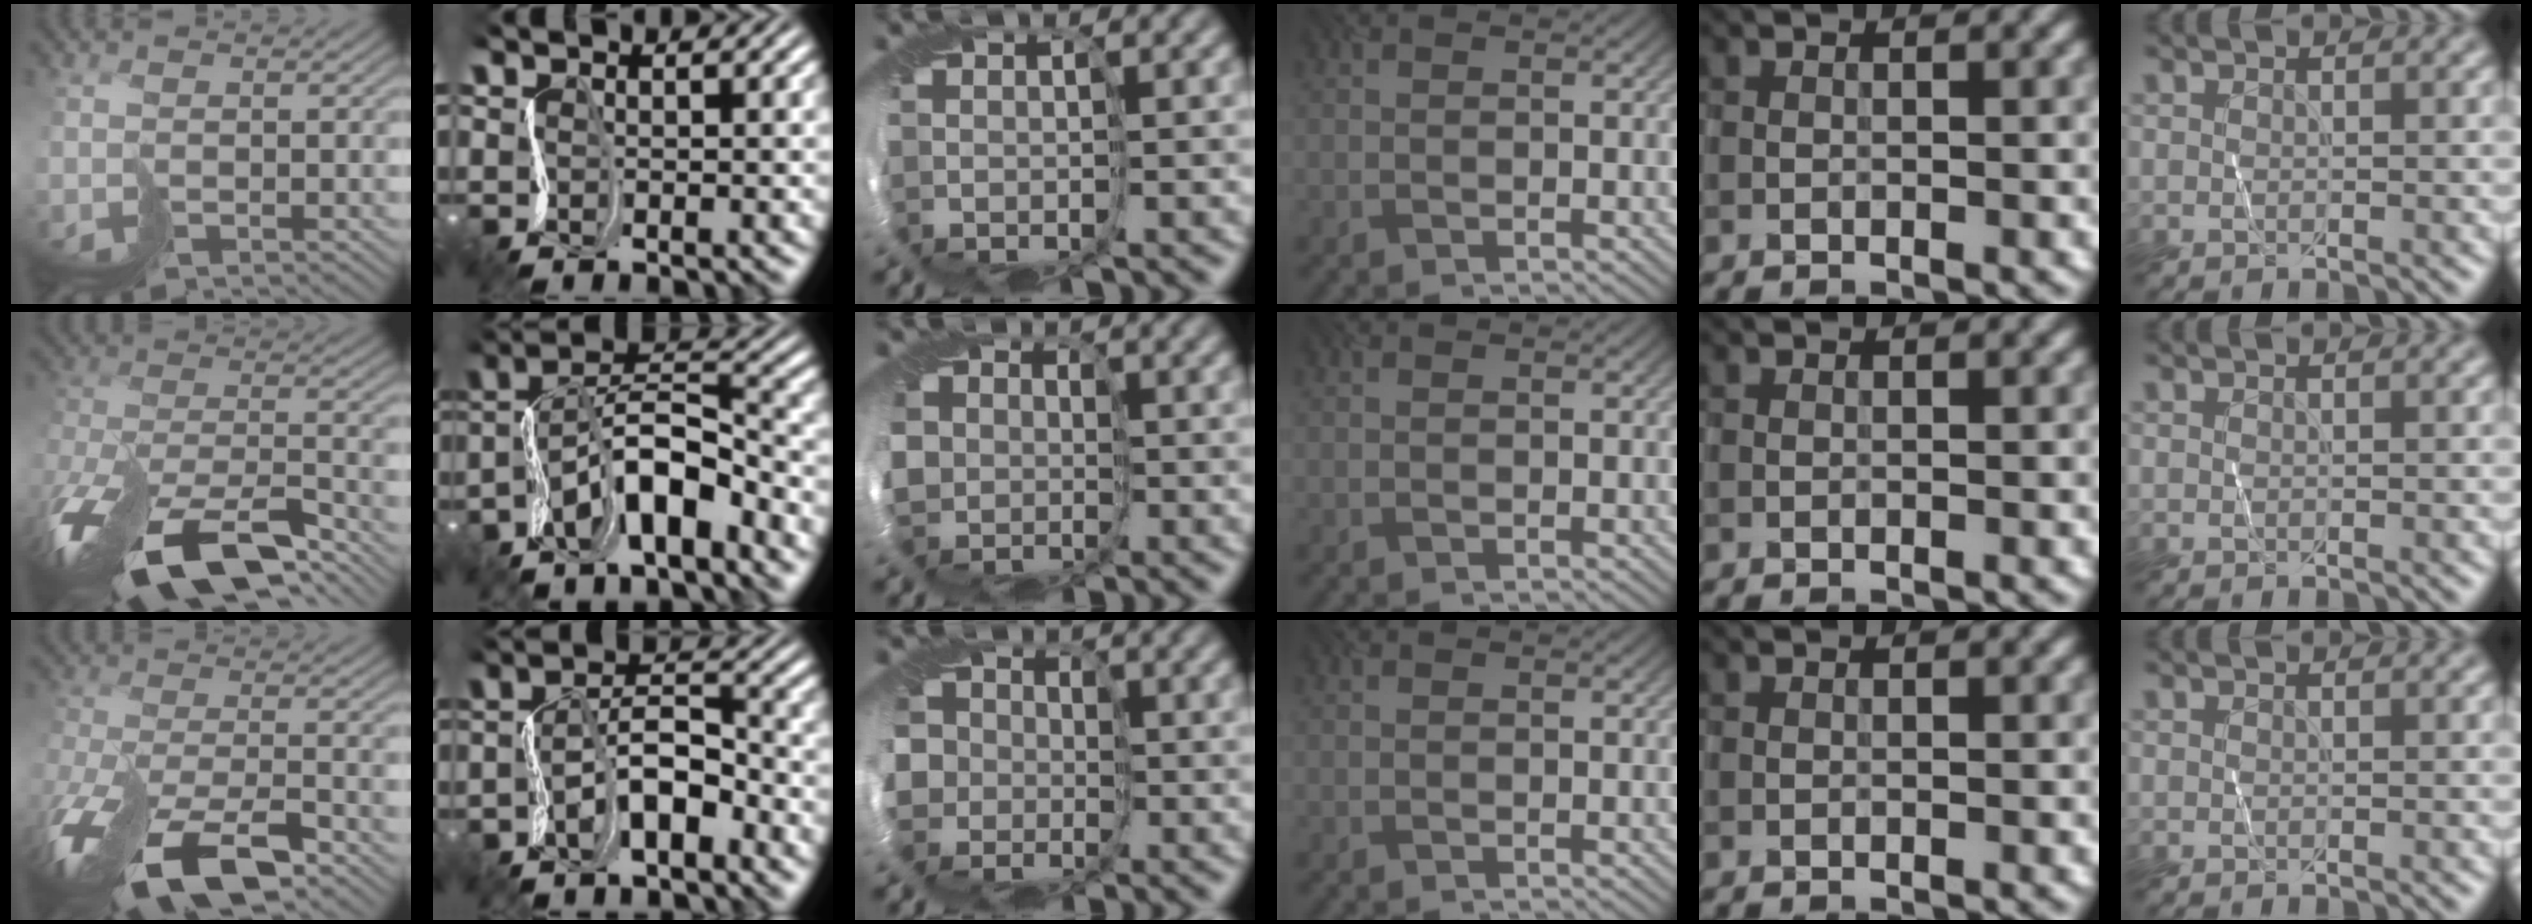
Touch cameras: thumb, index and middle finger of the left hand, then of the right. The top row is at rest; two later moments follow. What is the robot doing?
{"motion": "cut", "object": "receipt paper"}